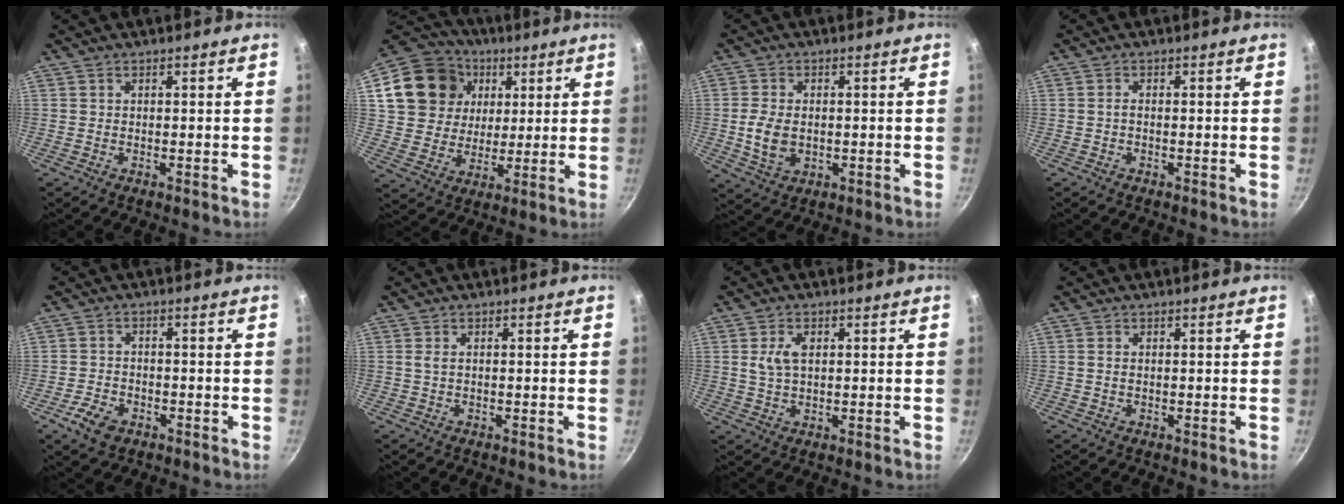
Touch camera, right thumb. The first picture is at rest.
{"total": 18.5, "force": [5.7, 15.7, 7.8], "torque": [-0.133, 0.013, 0.102]}
{"total": 6.9, "force": [-0.3, 4.7, 5.0], "torque": [-0.093, 0.000, 0.000]}
{"total": 0.9, "force": [-0.3, 0.4, 0.7], "torque": [-0.018, 0.006, -0.009]}
{"total": 5.4, "force": [-2.8, 3.4, 3.2], "torque": [-0.061, 0.017, -0.050]}
{"total": 1.1, "force": [0.1, 0.6, 1.0], "torque": [-0.022, 0.002, 0.001]}
{"total": 4.8, "force": [1.0, 3.0, 3.6], "torque": [-0.060, 0.001, 0.018]}
{"total": 0.9, "force": [0.0, 0.6, 0.7], "torque": [-0.013, 0.000, -0.001]}